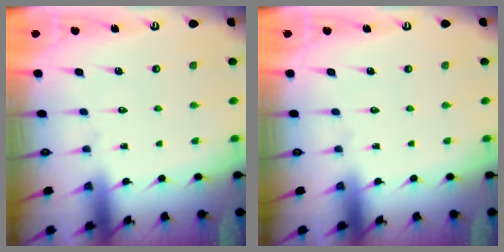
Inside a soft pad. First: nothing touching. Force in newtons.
{"total": 0.0}